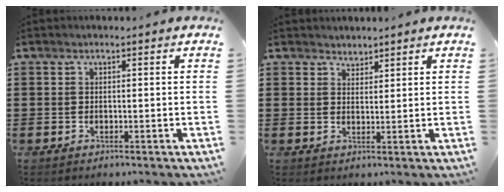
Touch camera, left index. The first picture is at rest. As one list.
[{"total": 1.8, "force": [1.6, 0.6, -0.4], "torque": [0.002, 0.004, 0.033]}]